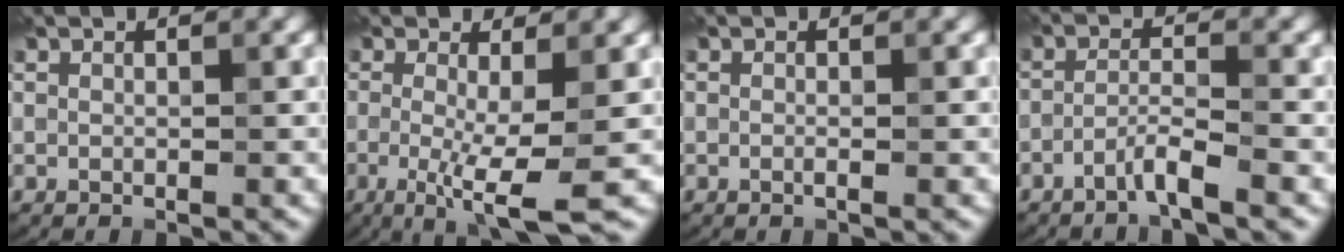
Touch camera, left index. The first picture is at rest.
{"total": 5.7, "force": [-1.0, 1.0, 5.5], "torque": [-0.091, -0.017, -0.019]}
{"total": 0.5, "force": [-0.1, 0.1, 0.5], "torque": [-0.009, -0.005, -0.003]}
{"total": 2.4, "force": [-1.7, 0.0, 1.7], "torque": [-0.032, 0.006, -0.040]}